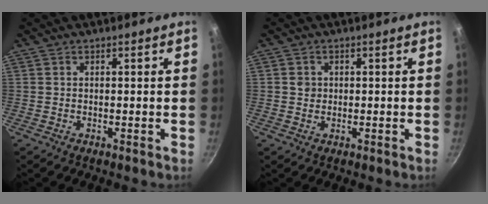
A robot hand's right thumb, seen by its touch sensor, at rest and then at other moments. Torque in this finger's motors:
{"motor_torque": [-0.16, 0.39, 0.07, 0.59, -0.01]}